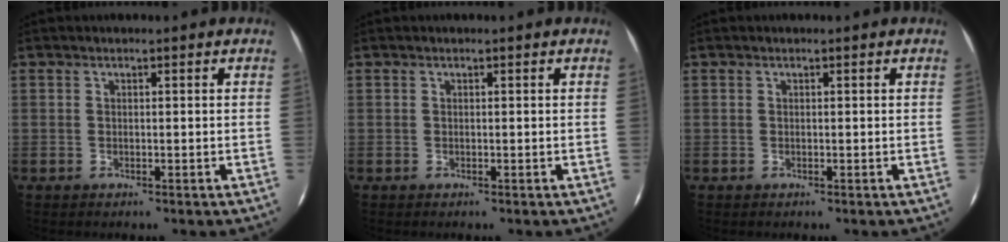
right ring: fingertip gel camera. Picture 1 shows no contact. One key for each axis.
{"total": 0.0}
{"total": 0.0}